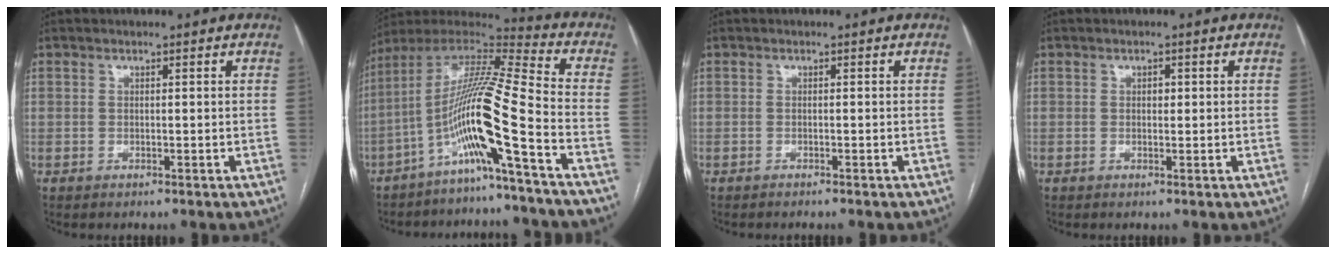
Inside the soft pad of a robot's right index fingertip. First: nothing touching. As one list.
[{"total": 15.2, "force": [-6.9, -1.5, 13.5], "torque": [-0.261, 0.006, -0.133]}, {"total": 2.0, "force": [-1.9, 0.2, 0.7], "torque": [-0.009, -0.002, -0.022]}, {"total": 0.8, "force": [0.2, 0.5, 0.6], "torque": [-0.007, 0.001, 0.002]}]